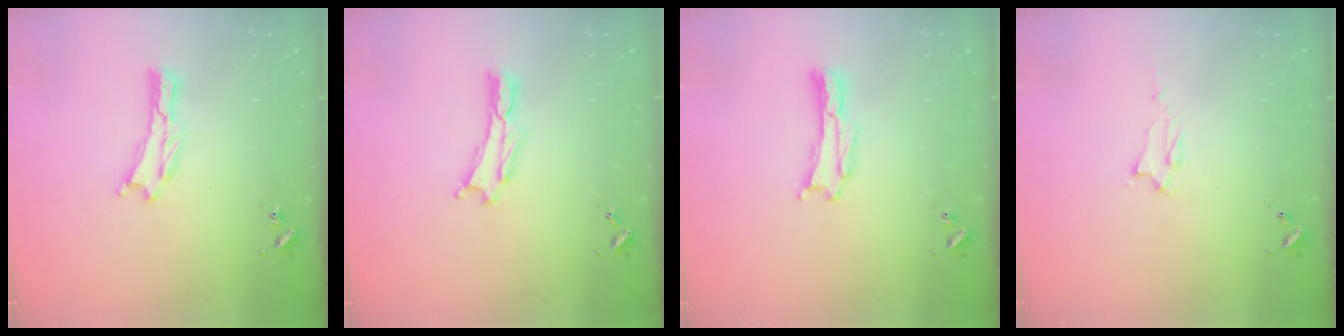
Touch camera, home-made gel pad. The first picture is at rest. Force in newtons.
{"total": 0.0}
{"total": 0.7, "press": 0.7, "slide": 0.1}
{"total": 2.0, "press": 2.0, "slide": 0.2}